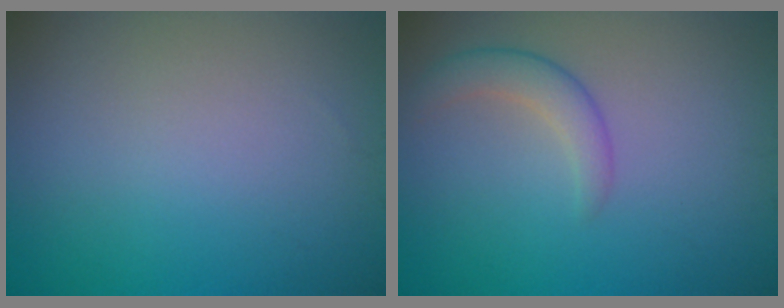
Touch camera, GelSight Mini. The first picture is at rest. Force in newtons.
{"total": 2.3, "press": 2.3, "slide": 0.1}